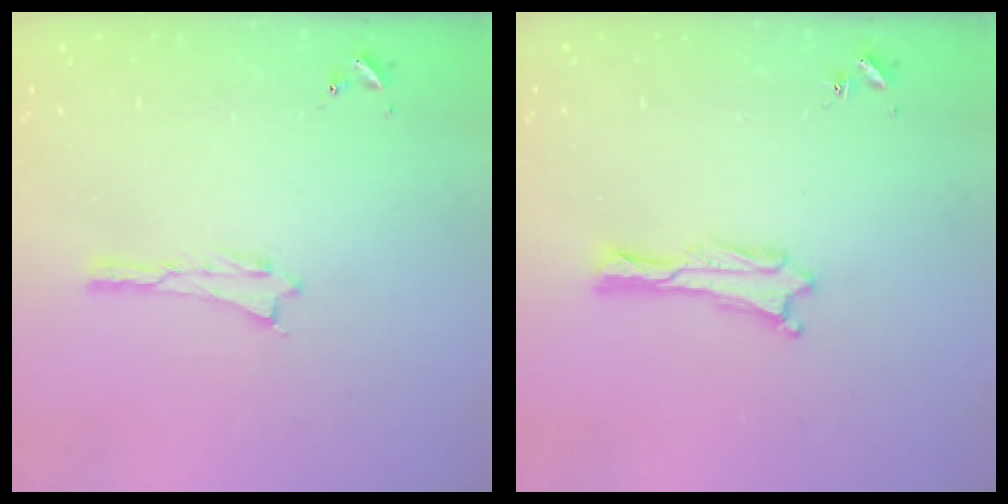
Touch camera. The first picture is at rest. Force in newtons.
{"total": 0.6, "press": 0.6, "slide": 0.2}